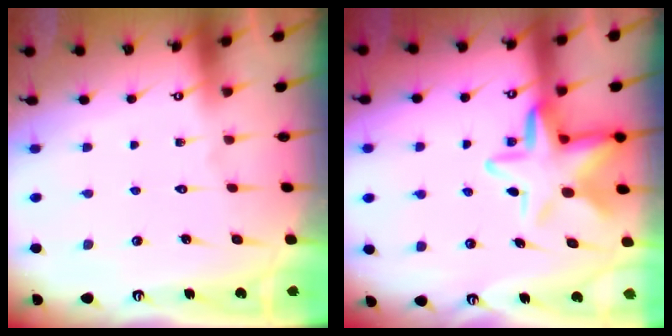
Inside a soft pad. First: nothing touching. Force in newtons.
{"total": 12.6, "press": 12.4, "slide": 2.3}